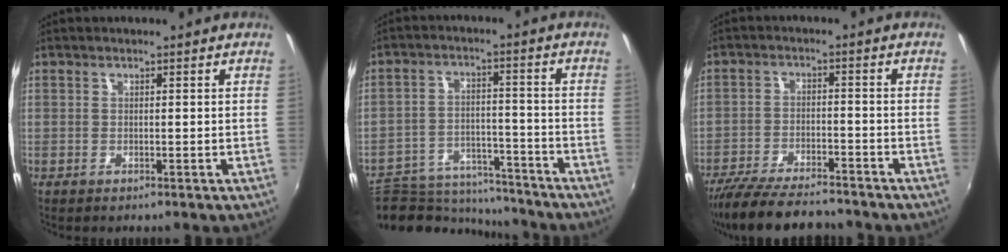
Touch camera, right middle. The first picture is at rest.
{"total": 15.0, "force": [-13.4, 5.5, 3.7], "torque": [-0.094, 0.013, -0.200]}
{"total": 14.9, "force": [-12.9, 3.2, 6.6], "torque": [-0.145, -0.024, -0.214]}